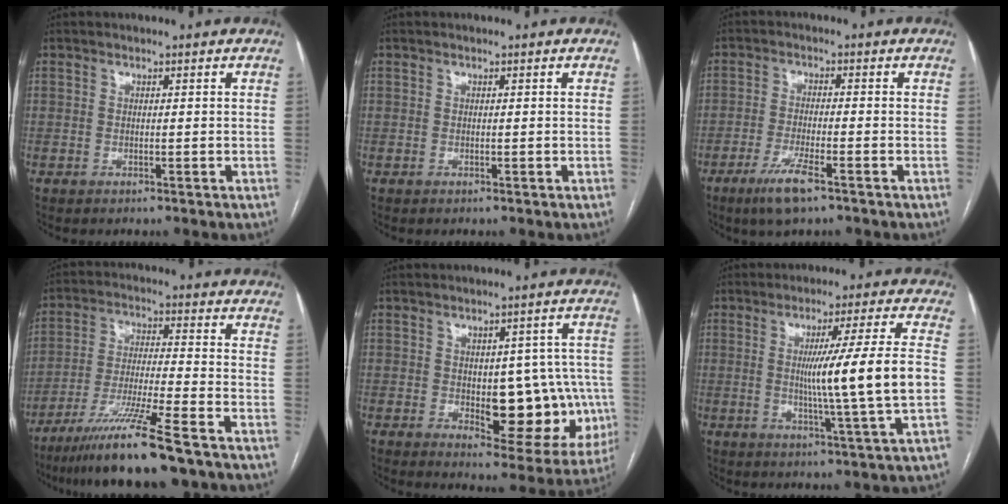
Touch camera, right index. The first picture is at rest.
{"total": 0.0}
{"total": 6.0, "force": [-3.8, 0.6, 4.6], "torque": [-0.097, -0.012, -0.069]}
{"total": 12.3, "force": [-9.0, -1.0, 8.3], "torque": [-0.154, -0.034, -0.161]}
{"total": 14.6, "force": [-2.2, 6.4, 13.0], "torque": [-0.138, 0.019, -0.007]}
{"total": 12.8, "force": [-0.4, -2.0, 12.6], "torque": [-0.201, -0.012, -0.003]}